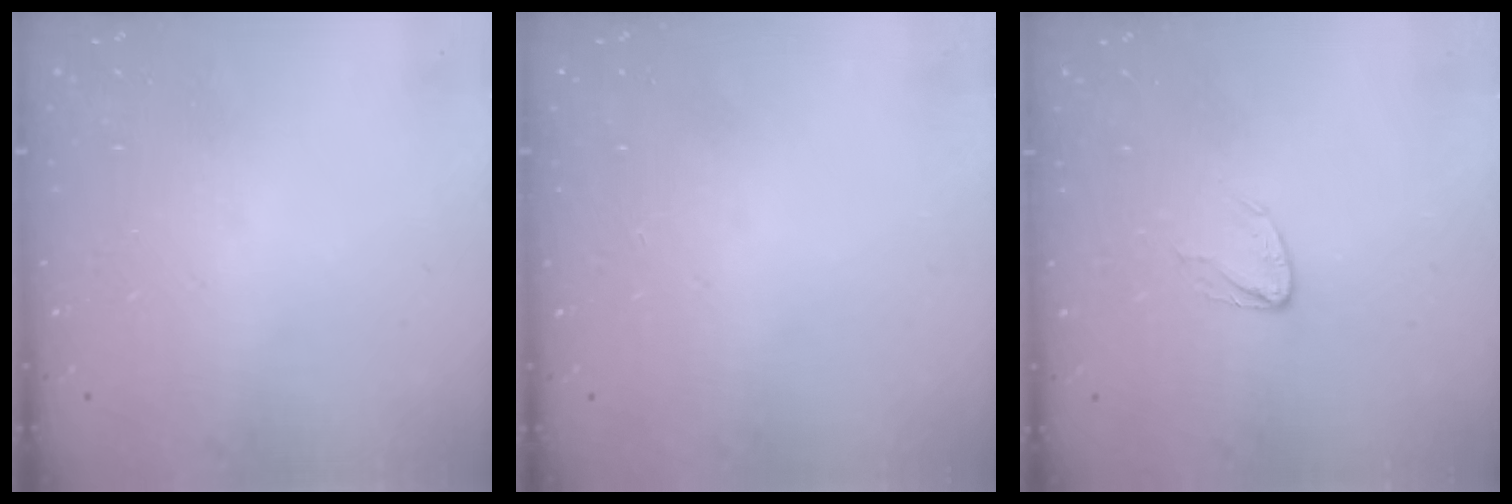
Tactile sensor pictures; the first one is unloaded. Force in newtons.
{"total": 0.0}
{"total": 3.3, "press": 3.3, "slide": 0.3}